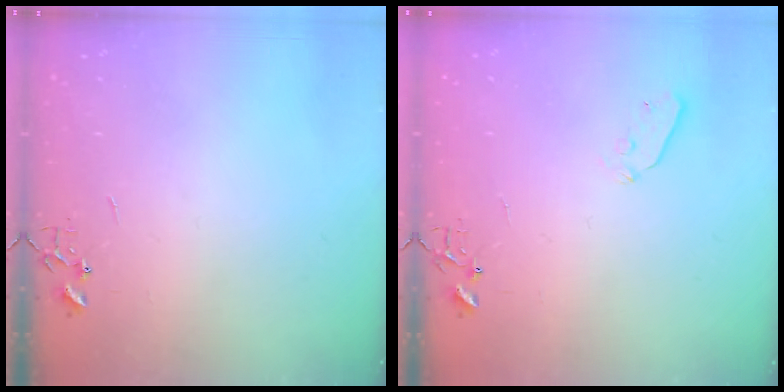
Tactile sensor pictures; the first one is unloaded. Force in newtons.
{"total": 4.0, "press": 4.0, "slide": 0.4}